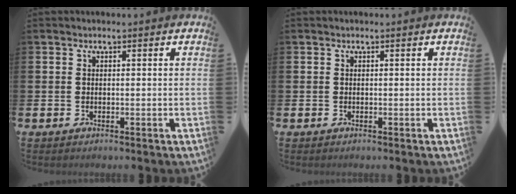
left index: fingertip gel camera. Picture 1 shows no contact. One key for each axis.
{"total": 0.0}